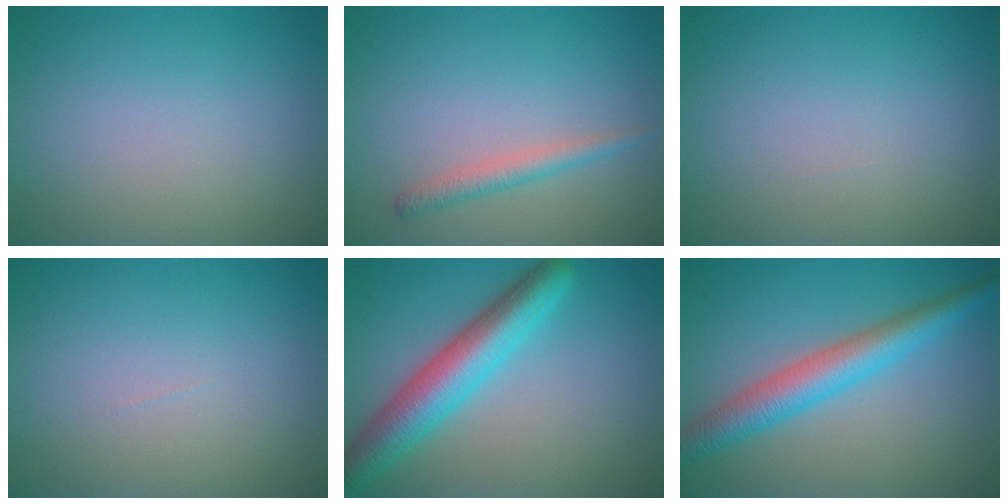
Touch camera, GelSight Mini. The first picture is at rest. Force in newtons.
{"total": 1.8, "press": 1.8, "slide": 0.1}
{"total": 0.0}
{"total": 0.0}
{"total": 6.6, "press": 6.6, "slide": 0.3}
{"total": 5.0, "press": 5.0, "slide": 0.0}